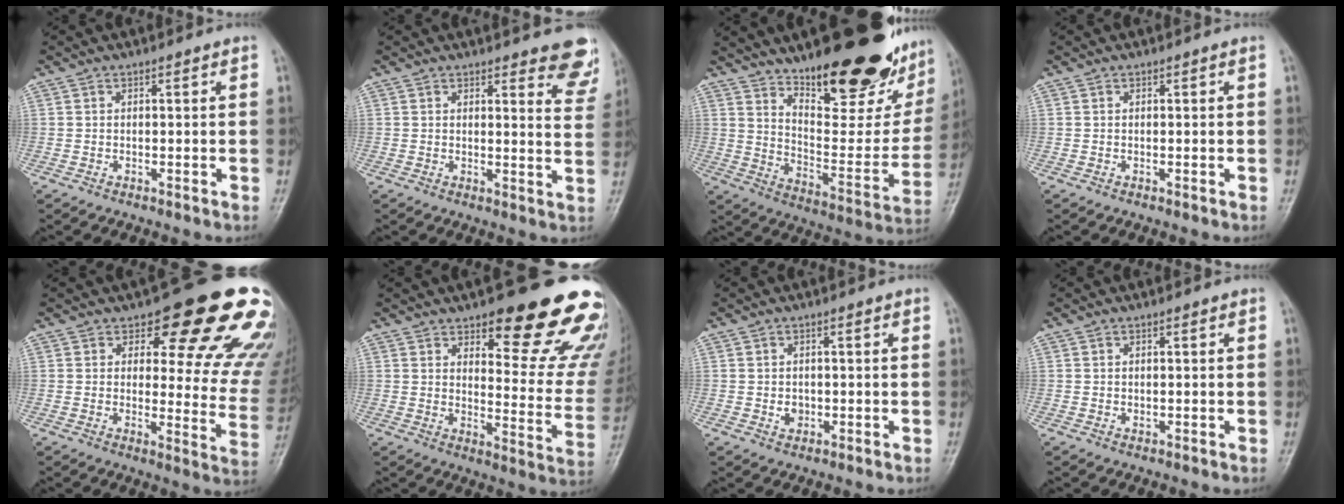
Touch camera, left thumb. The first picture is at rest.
{"total": 9.4, "force": [7.9, 2.8, 4.3], "torque": [-0.010, -0.047, 0.068]}
{"total": 28.7, "force": [19.8, 9.5, 18.4], "torque": [-0.229, -0.110, 0.296]}
{"total": 0.0}
{"total": 20.6, "force": [13.9, 7.8, 13.1], "torque": [-0.110, -0.078, 0.159]}
{"total": 23.0, "force": [15.2, 7.2, 15.7], "torque": [-0.152, -0.090, 0.193]}
{"total": 2.0, "force": [-0.1, 1.7, 1.1], "torque": [-0.005, 0.001, 0.001]}
{"total": 1.1, "force": [0.4, 0.6, 0.8], "torque": [-0.008, -0.003, 0.009]}